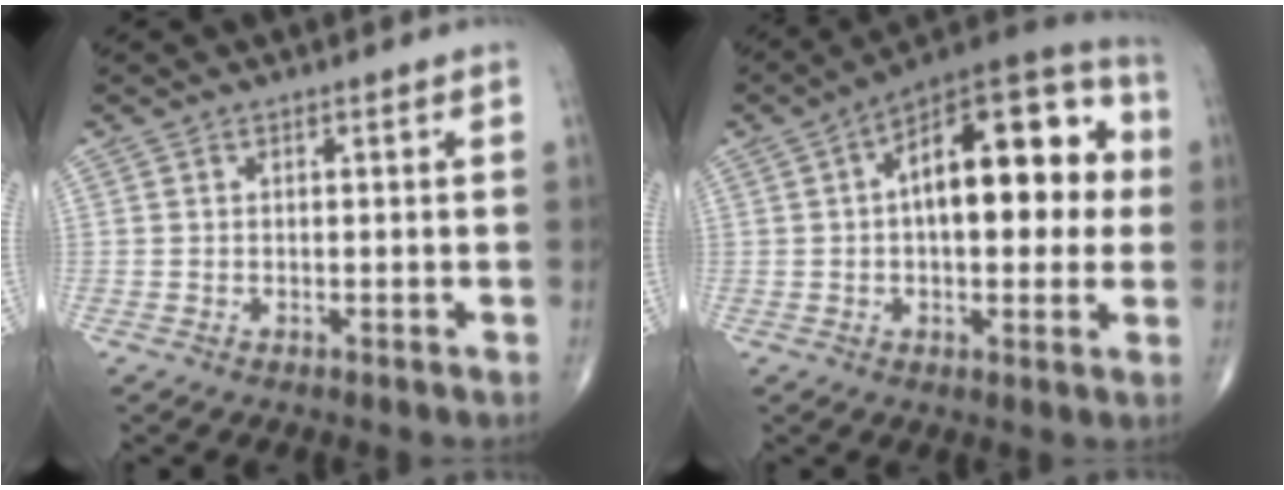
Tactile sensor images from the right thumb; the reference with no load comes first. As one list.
[{"total": 21.6, "force": [3.0, 10.3, 18.8], "torque": [-0.238, 0.033, 0.030]}]